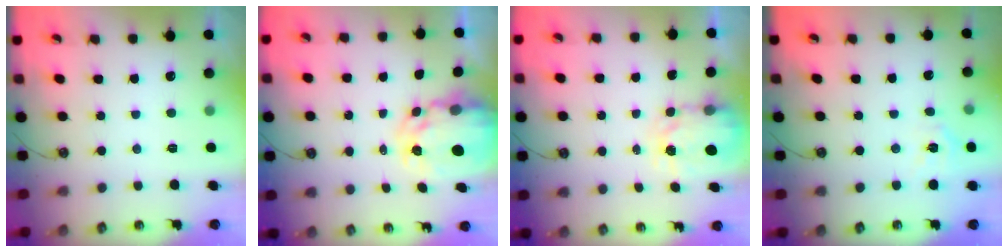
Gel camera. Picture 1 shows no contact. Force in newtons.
{"total": 8.6, "press": 8.6, "slide": 0.7}
{"total": 4.5, "press": 4.5, "slide": 0.5}
{"total": 6.6, "press": 6.5, "slide": 0.7}